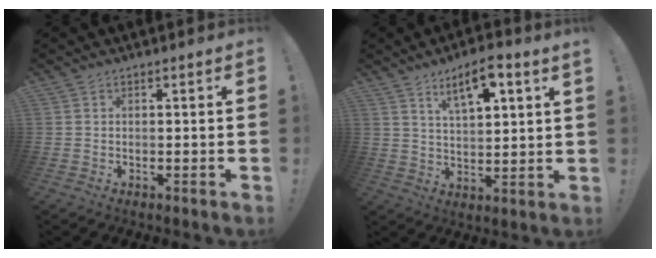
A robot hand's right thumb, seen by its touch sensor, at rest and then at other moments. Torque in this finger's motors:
{"motor_torque": [1.38, 1.45, 0.52, -0.09, 0.05]}